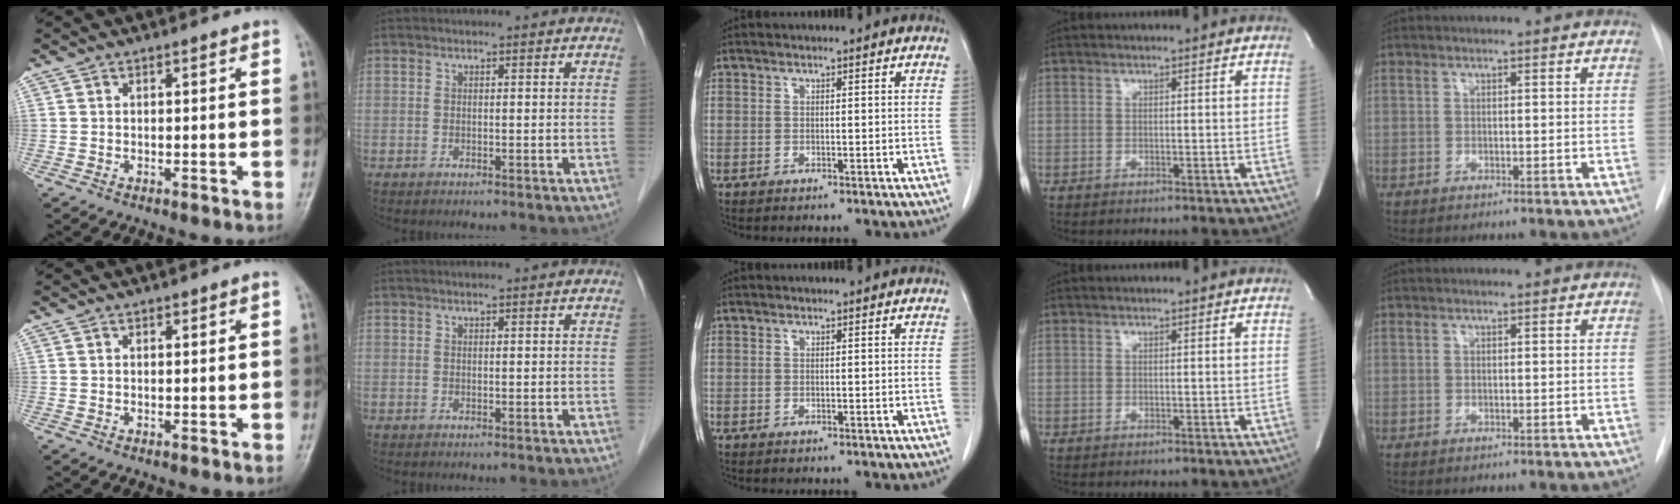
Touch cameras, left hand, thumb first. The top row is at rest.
{"thumb": {"total": 0.8, "force": [0.4, 0.3, 0.6], "torque": [-0.005, 0.000, 0.007]}, "index": {"total": 0.7, "force": [0.7, 0.0, 0.3], "torque": [-0.006, 0.005, 0.011]}}